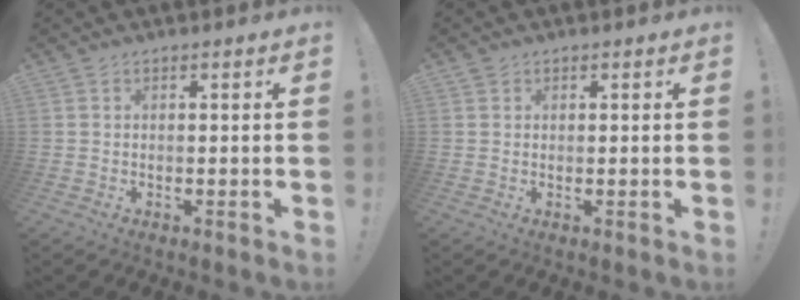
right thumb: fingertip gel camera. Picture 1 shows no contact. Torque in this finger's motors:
{"motor_torque": [0.09, -0.07, -0.06, 0.02, 0.00]}